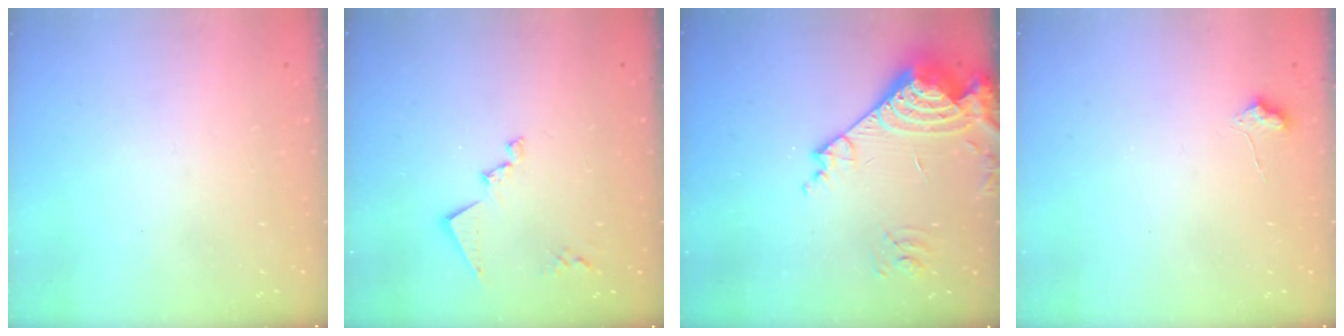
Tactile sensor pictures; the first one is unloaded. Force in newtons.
{"total": 11.4, "press": 11.4, "slide": 0.6}
{"total": 16.8, "press": 16.6, "slide": 2.0}
{"total": 6.5, "press": 6.5, "slide": 0.8}